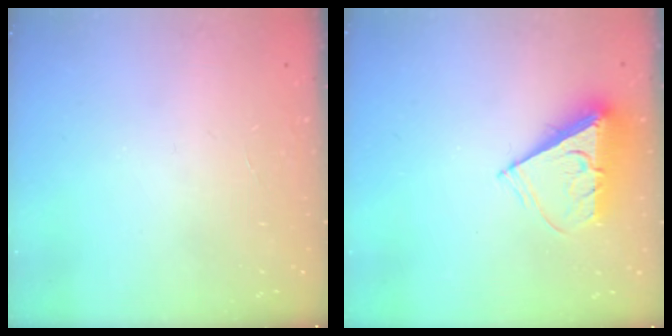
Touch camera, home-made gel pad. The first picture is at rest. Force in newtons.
{"total": 7.5, "press": 7.5, "slide": 0.6}